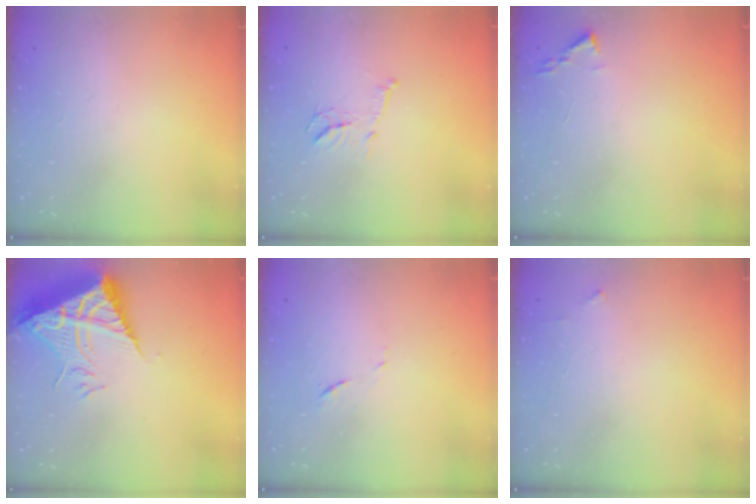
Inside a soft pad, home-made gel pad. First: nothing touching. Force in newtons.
{"total": 9.7, "press": 9.7, "slide": 0.3}
{"total": 1.9, "press": 1.8, "slide": 0.3}
{"total": 10.3, "press": 10.2, "slide": 1.1}
{"total": 7.8, "press": 7.7, "slide": 0.6}
{"total": 2.6, "press": 2.6, "slide": 0.2}